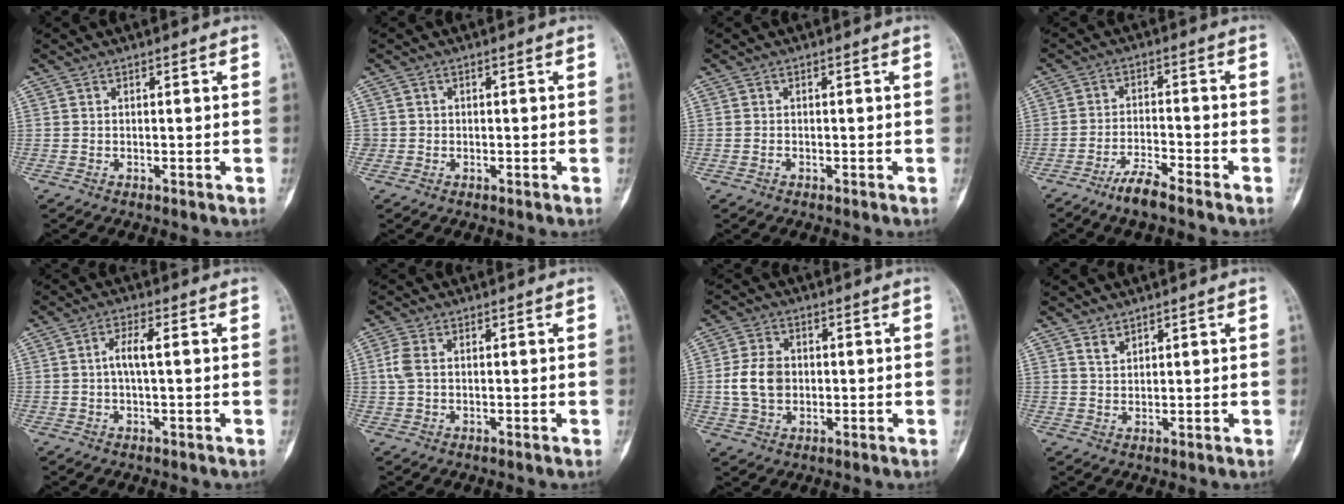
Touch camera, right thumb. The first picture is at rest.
{"total": 1.1, "force": [-0.1, 1.1, 0.0], "torque": [0.008, 0.006, -0.004]}
{"total": 0.6, "force": [-0.3, 0.4, 0.3], "torque": [-0.005, 0.003, -0.006]}
{"total": 5.3, "force": [-4.2, 0.7, 3.2], "torque": [-0.065, 0.020, -0.083]}
{"total": 3.7, "force": [0.2, 1.0, 3.5], "torque": [-0.073, 0.010, 0.000]}
{"total": 3.0, "force": [0.4, 1.9, 2.2], "torque": [-0.066, 0.007, 0.006]}
{"total": 7.3, "force": [-0.1, 5.5, 4.8], "torque": [-0.083, 0.007, -0.003]}
{"total": 1.9, "force": [1.6, 0.9, 0.7], "torque": [-0.003, -0.012, 0.031]}